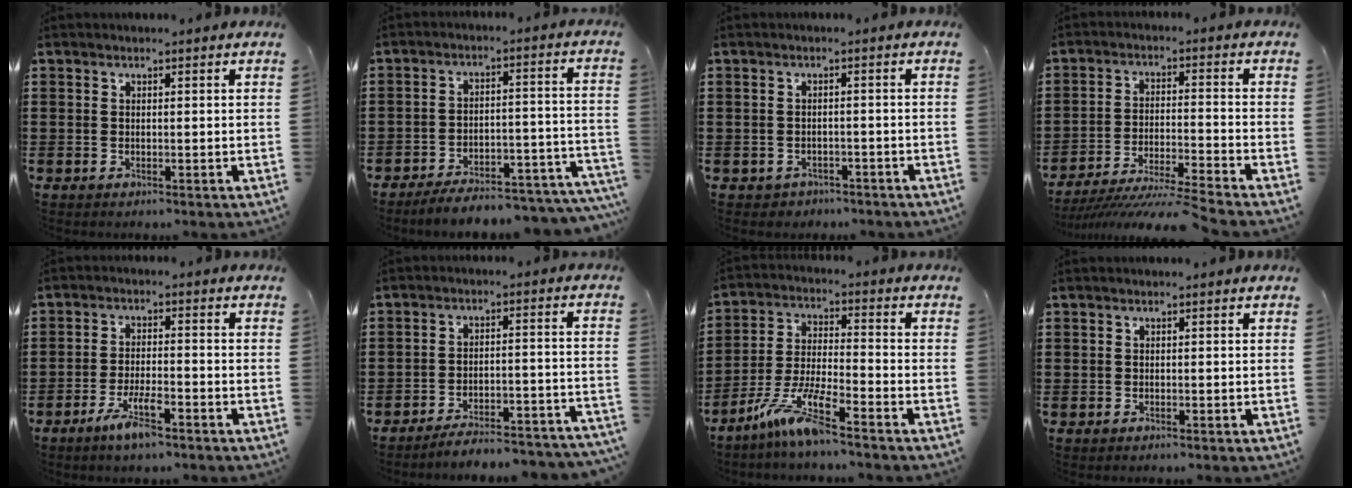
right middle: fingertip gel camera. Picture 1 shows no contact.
{"total": 5.3, "force": [-5.0, 0.3, 1.8], "torque": [-0.024, 0.005, -0.094]}
{"total": 0.8, "force": [-0.6, 0.5, 0.0], "torque": [-0.005, 0.002, -0.016]}
{"total": 6.2, "force": [-5.7, -0.6, 2.4], "torque": [-0.044, -0.015, -0.112]}
{"total": 5.7, "force": [-3.5, 1.3, 4.3], "torque": [-0.087, 0.000, -0.066]}
{"total": 4.4, "force": [-4.2, -0.3, 1.4], "torque": [-0.024, -0.007, -0.084]}
{"total": 8.7, "force": [-6.5, 0.5, 5.8], "torque": [-0.130, -0.012, -0.128]}
{"total": 0.0}